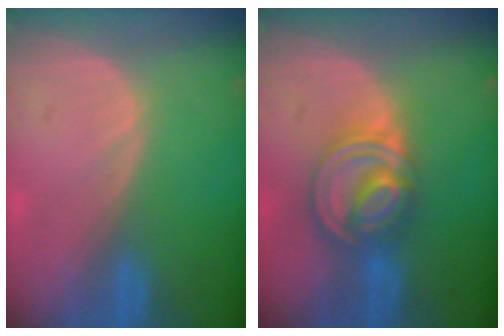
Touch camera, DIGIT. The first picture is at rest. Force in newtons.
{"total": 7.9, "press": 6.9, "slide": 3.9}